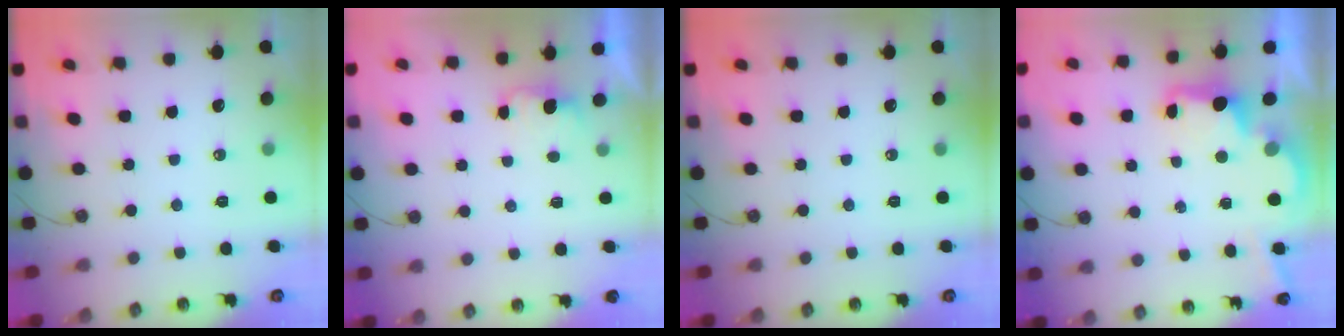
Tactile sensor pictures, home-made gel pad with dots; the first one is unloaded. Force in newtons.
{"total": 1.5, "press": 1.3, "slide": 0.8}
{"total": 0.0}
{"total": 2.5, "press": 2.4, "slide": 0.8}